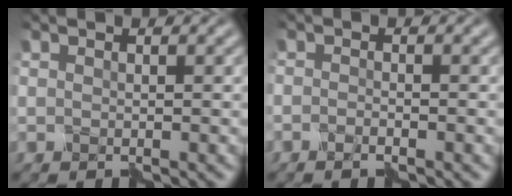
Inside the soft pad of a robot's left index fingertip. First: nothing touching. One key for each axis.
{"total": 1.5, "fx": -1.2, "fy": 0.3, "fz": 0.7, "tx": -0.012, "ty": -0.001, "tz": -0.030}